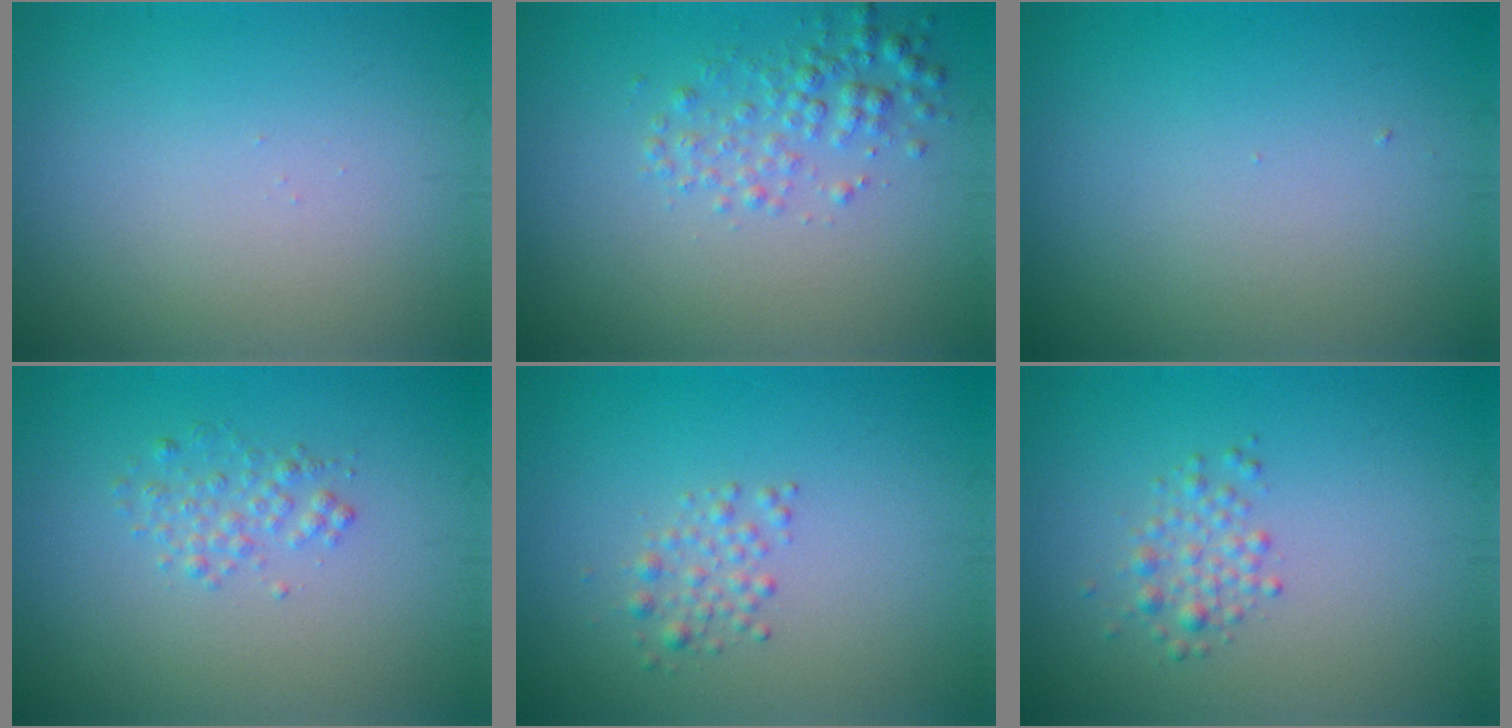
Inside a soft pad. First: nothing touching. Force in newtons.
{"total": 2.5, "press": 2.5, "slide": 0.1}
{"total": 0.0}
{"total": 1.5, "press": 1.5, "slide": 0.0}
{"total": 1.5, "press": 1.5, "slide": 0.0}
{"total": 1.8, "press": 1.8, "slide": 0.1}